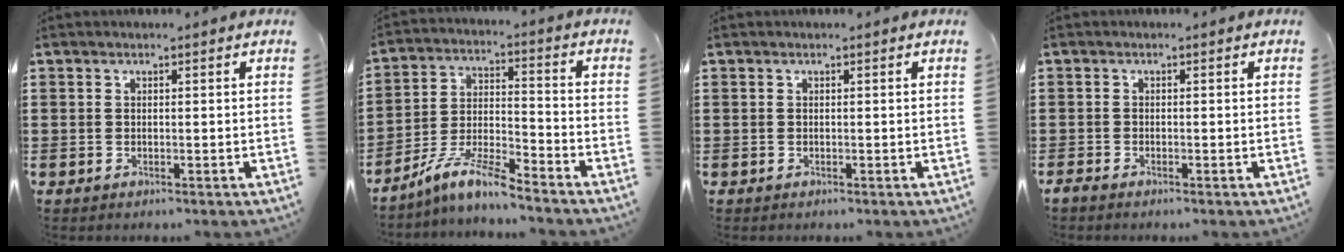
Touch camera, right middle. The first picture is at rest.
{"total": 8.5, "force": [-7.4, 0.7, 4.2], "torque": [-0.086, 0.004, -0.146]}
{"total": 0.0}
{"total": 0.7, "force": [-0.6, 0.1, 0.2], "torque": [-0.007, -0.003, -0.012]}